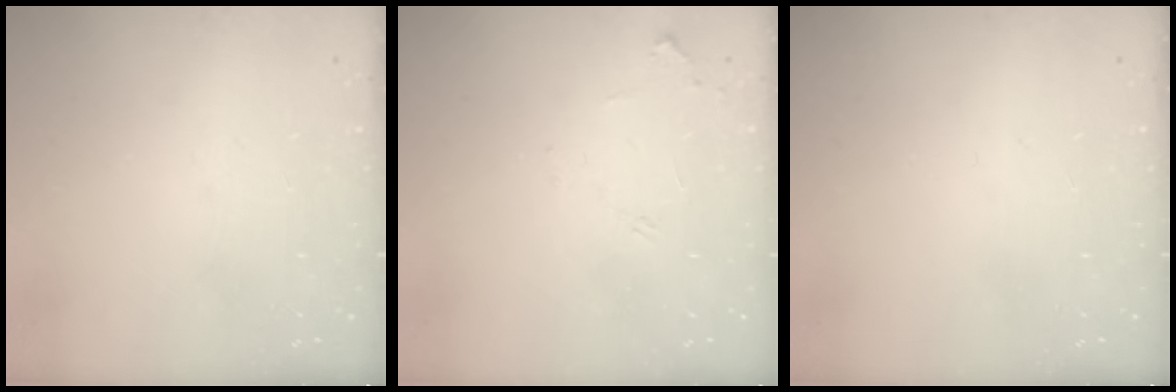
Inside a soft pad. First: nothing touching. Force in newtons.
{"total": 6.3, "press": 6.3, "slide": 0.8}
{"total": 0.0}